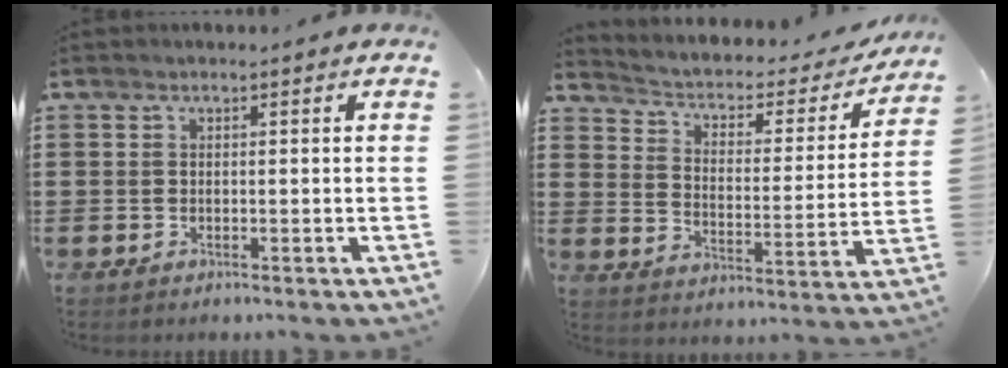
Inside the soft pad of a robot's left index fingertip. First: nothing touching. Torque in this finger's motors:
{"motor_torque": [1.08, -1.06, 0.14, 0.05]}